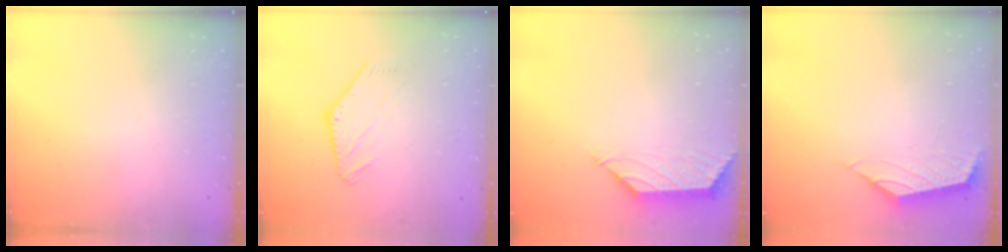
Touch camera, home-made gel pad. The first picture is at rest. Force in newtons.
{"total": 0.6, "press": 0.6, "slide": 0.1}
{"total": 2.3, "press": 2.2, "slide": 0.3}
{"total": 0.9, "press": 0.9, "slide": 0.3}